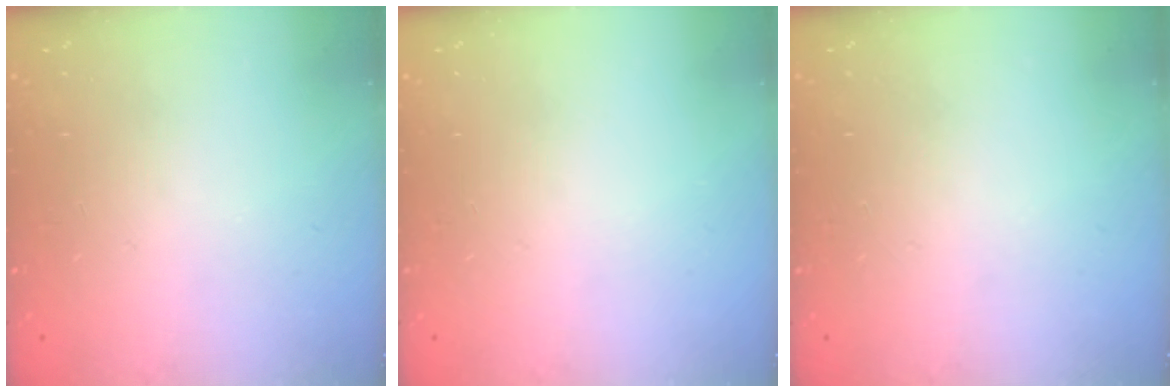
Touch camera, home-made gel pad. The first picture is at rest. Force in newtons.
{"total": 0.0}
{"total": 0.0}